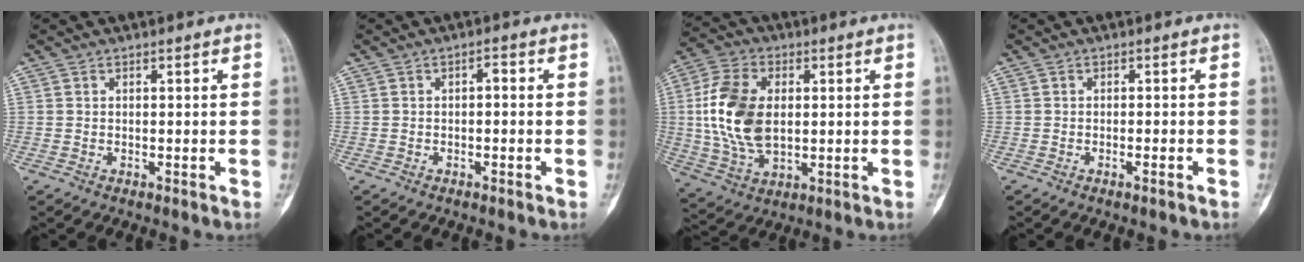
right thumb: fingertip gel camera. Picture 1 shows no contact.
{"total": 1.5, "force": [-0.2, 0.8, 1.2], "torque": [-0.012, 0.010, -0.008]}
{"total": 14.8, "force": [1.3, 9.0, 11.6], "torque": [-0.228, -0.001, 0.027]}
{"total": 1.3, "force": [-0.8, 0.0, 1.0], "torque": [-0.019, 0.003, -0.012]}